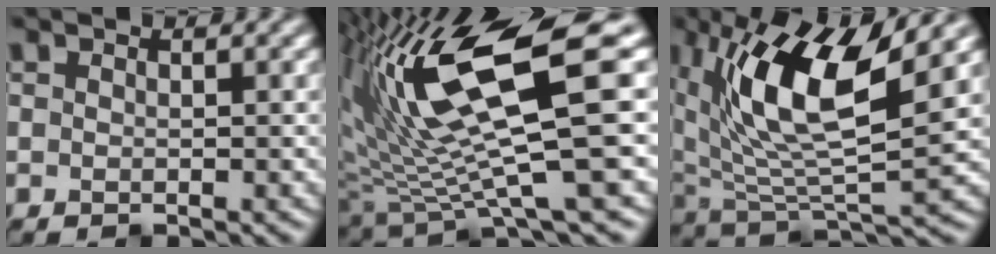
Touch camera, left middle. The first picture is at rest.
{"total": 13.5, "force": [4.0, 2.8, 12.6], "torque": [-0.220, 0.005, 0.078]}
{"total": 11.3, "force": [4.4, 4.1, 9.6], "torque": [-0.184, 0.005, 0.082]}